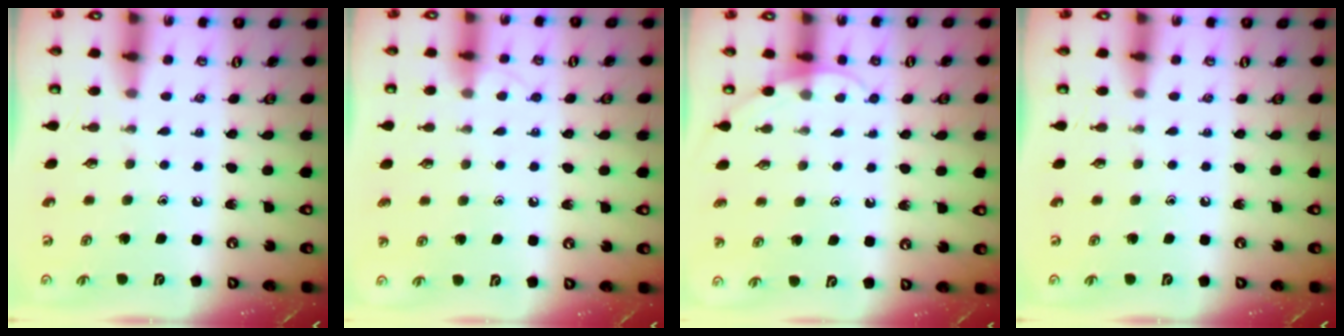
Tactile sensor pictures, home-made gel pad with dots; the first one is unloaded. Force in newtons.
{"total": 4.2, "press": 4.2, "slide": 0.4}
{"total": 4.8, "press": 4.8, "slide": 0.5}
{"total": 0.0}